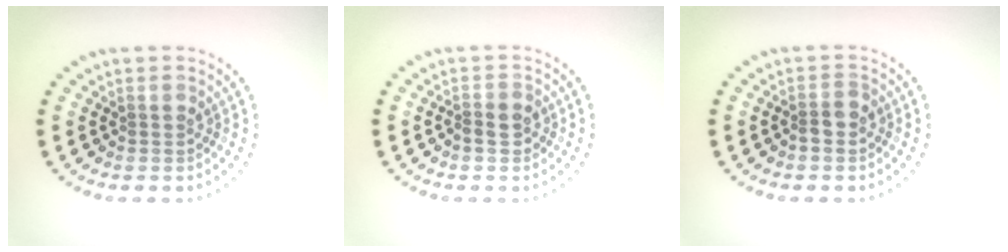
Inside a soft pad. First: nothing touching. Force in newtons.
{"total": 1.5, "press": 1.5, "slide": 0.4}
{"total": 1.4, "press": 1.2, "slide": 0.7}